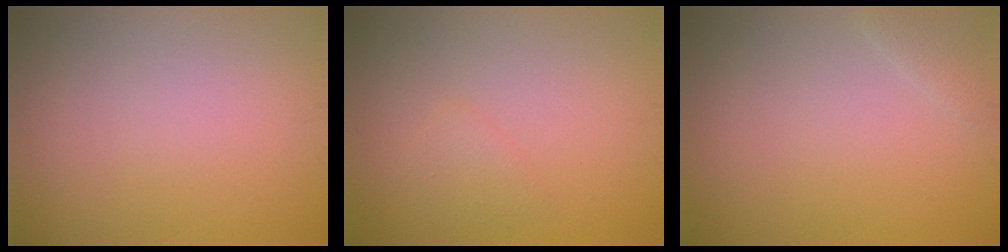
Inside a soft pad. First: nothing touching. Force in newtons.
{"total": 1.2, "press": 1.2, "slide": 0.0}
{"total": 1.1, "press": 1.1, "slide": 0.0}